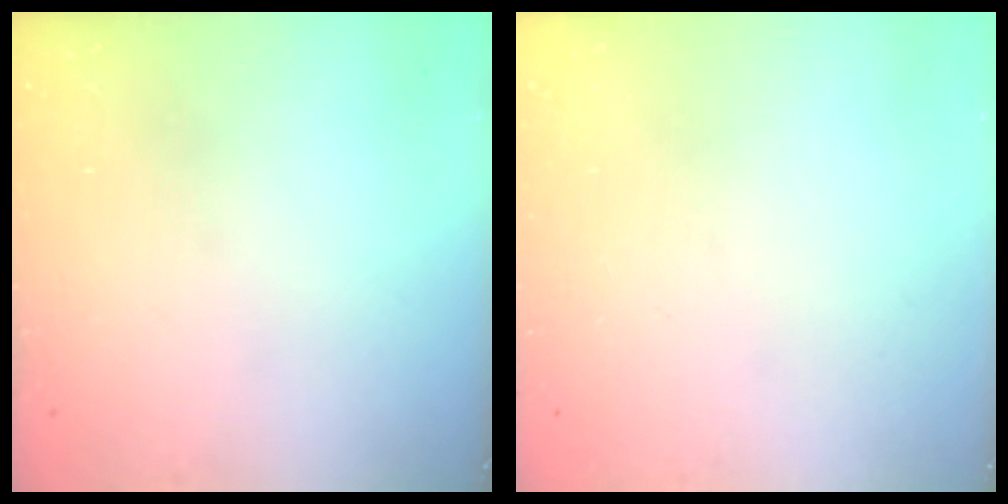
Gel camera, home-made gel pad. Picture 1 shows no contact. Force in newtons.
{"total": 0.0}